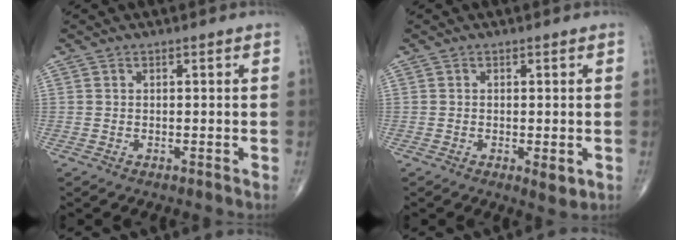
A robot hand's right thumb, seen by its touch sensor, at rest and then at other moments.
{"total": 2.6, "force": [-0.7, 1.0, 2.4], "torque": [-0.035, -0.008, -0.009]}